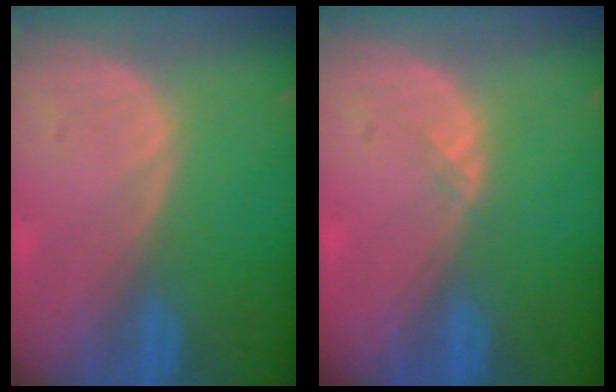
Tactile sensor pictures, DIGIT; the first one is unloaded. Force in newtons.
{"total": 0.8, "press": 0.5, "slide": 0.6}